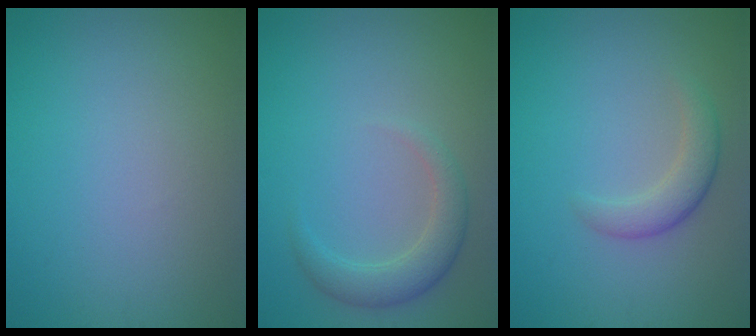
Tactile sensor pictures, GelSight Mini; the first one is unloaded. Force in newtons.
{"total": 2.8, "press": 2.8, "slide": 0.2}
{"total": 2.5, "press": 2.5, "slide": 0.2}